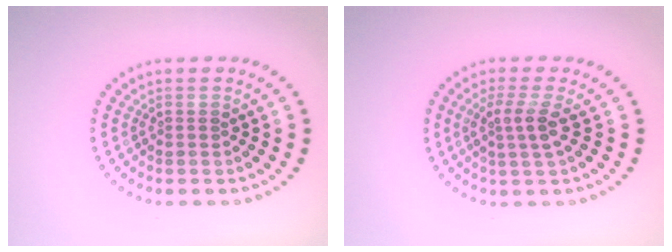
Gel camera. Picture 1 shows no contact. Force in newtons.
{"total": 2.5, "press": 2.1, "slide": 1.4}